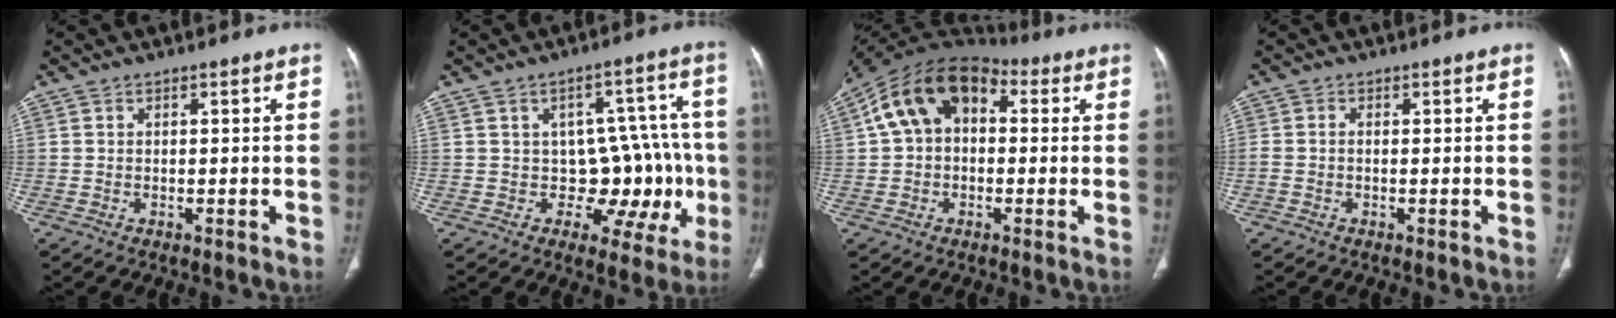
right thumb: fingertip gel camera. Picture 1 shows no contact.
{"total": 13.5, "force": [-1.7, 9.1, 9.8], "torque": [-0.059, 0.032, -0.012]}
{"total": 14.0, "force": [2.9, 9.3, 10.0], "torque": [-0.163, 0.043, 0.037]}
{"total": 1.1, "force": [-0.2, 0.8, 0.8], "torque": [-0.023, 0.002, -0.006]}